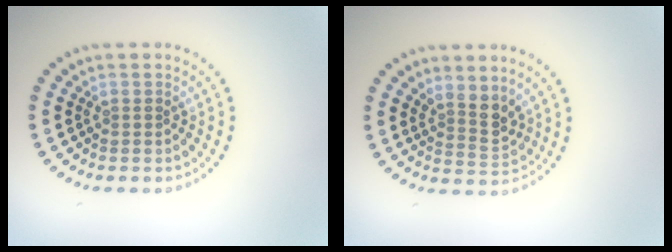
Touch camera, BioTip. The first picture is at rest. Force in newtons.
{"total": 2.6, "press": 2.0, "slide": 1.7}